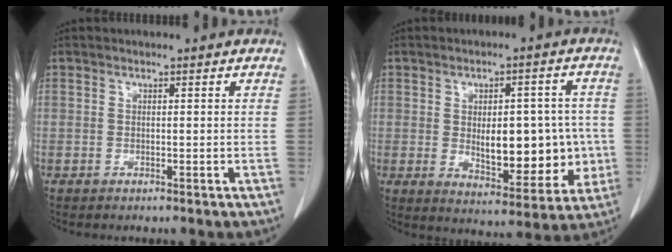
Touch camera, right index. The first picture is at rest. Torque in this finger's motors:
{"motor_torque": [0.66, 0.19, 0.25, 0.08]}